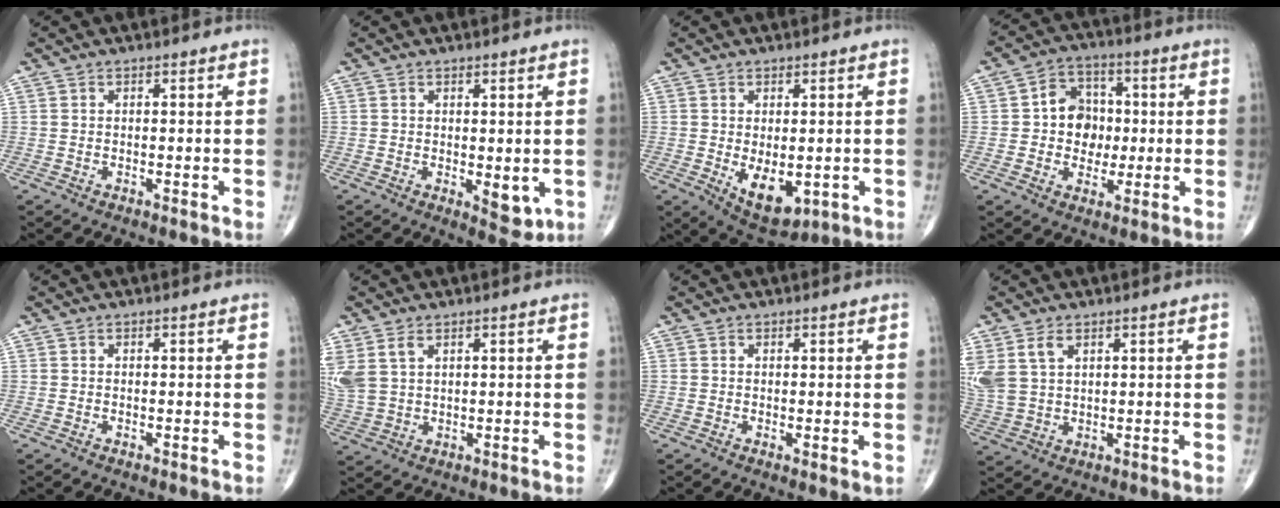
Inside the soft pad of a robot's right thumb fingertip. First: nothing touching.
{"total": 4.4, "force": [-0.6, 2.1, 3.8], "torque": [-0.035, -0.011, -0.003]}
{"total": 8.6, "force": [-1.6, 4.7, 7.0], "torque": [-0.094, -0.012, -0.006]}
{"total": 9.4, "force": [0.1, 7.8, 5.1], "torque": [-0.031, 0.014, -0.005]}
{"total": 0.0}
{"total": 6.9, "force": [3.1, 4.2, 4.6], "torque": [-0.115, 0.001, 0.077]}
{"total": 1.3, "force": [0.3, 0.5, 1.2], "torque": [-0.023, -0.008, 0.005]}
{"total": 8.1, "force": [3.5, 5.0, 5.2], "torque": [-0.123, -0.001, 0.085]}